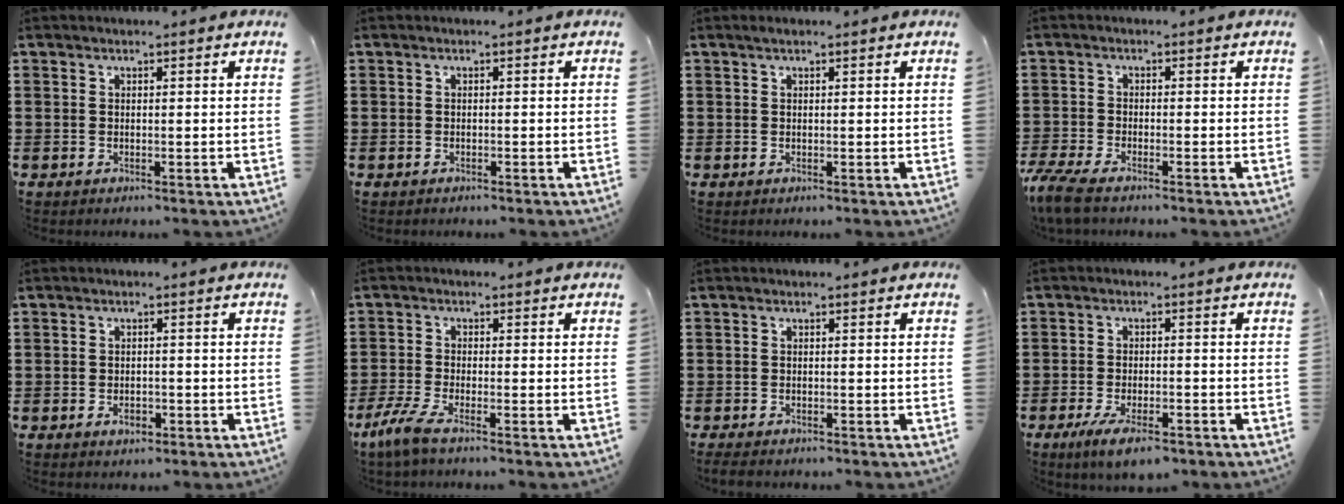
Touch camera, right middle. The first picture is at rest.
{"total": 0.6, "force": [-0.5, 0.4, 0.0], "torque": [0.001, 0.003, -0.012]}
{"total": 0.6, "force": [0.3, 0.0, 0.5], "torque": [-0.009, 0.002, 0.006]}
{"total": 3.6, "force": [-3.1, 0.3, 1.9], "torque": [-0.067, -0.016, -0.070]}
{"total": 1.9, "force": [-1.0, 1.0, 1.3], "torque": [-0.027, 0.000, -0.019]}
{"total": 3.8, "force": [-2.5, 0.4, 2.9], "torque": [-0.083, -0.015, -0.055]}
{"total": 1.0, "force": [-0.9, 0.3, 0.3], "torque": [-0.008, -0.003, -0.017]}
{"total": 4.9, "force": [-3.5, 1.2, 3.2], "torque": [-0.064, -0.003, -0.065]}